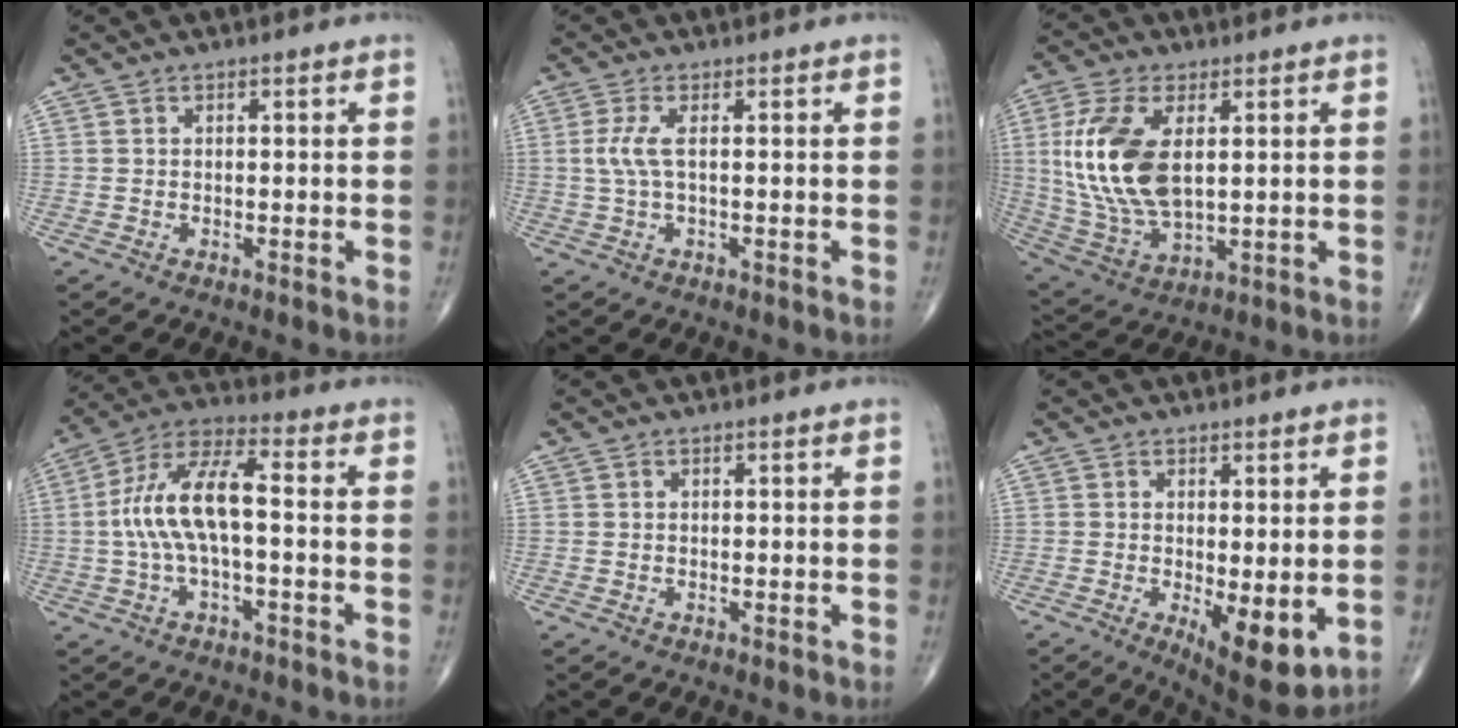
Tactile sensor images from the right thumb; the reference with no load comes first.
{"total": 3.5, "force": [0.3, 0.8, 3.4], "torque": [-0.097, 0.003, 0.005]}
{"total": 16.6, "force": [2.8, 8.6, 13.9], "torque": [-0.297, -0.013, 0.063]}
{"total": 12.0, "force": [-0.7, 4.4, 11.2], "torque": [-0.235, 0.045, -0.017]}
{"total": 0.0}
{"total": 9.3, "force": [-1.7, 3.3, 8.5], "torque": [-0.117, -0.026, -0.016]}